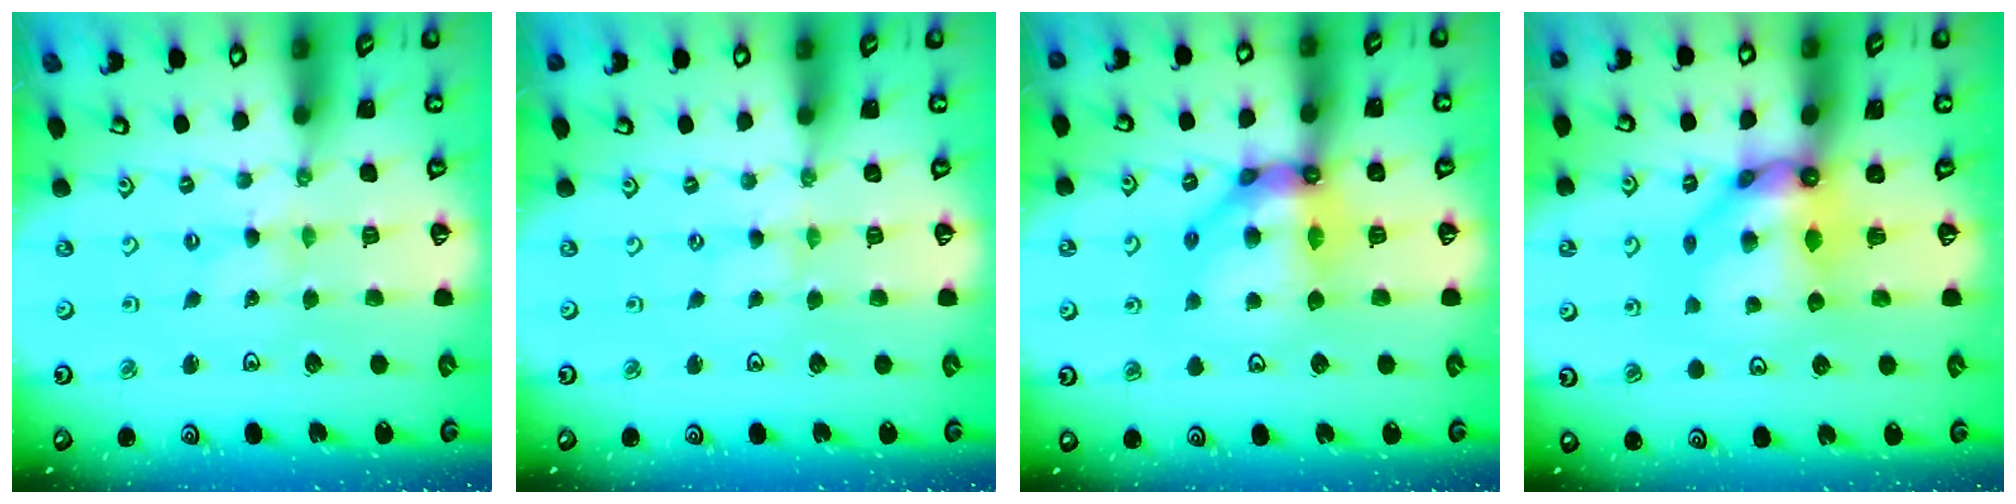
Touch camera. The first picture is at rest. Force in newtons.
{"total": 0.0}
{"total": 13.3, "press": 13.2, "slide": 2.2}
{"total": 12.6, "press": 12.6, "slide": 1.1}